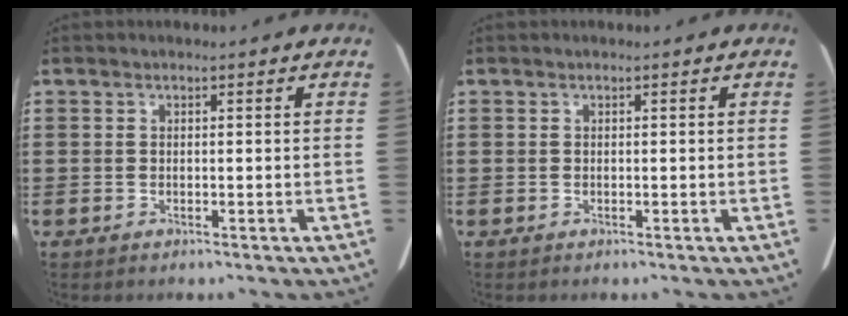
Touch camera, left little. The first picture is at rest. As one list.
[{"total": 0.0}]